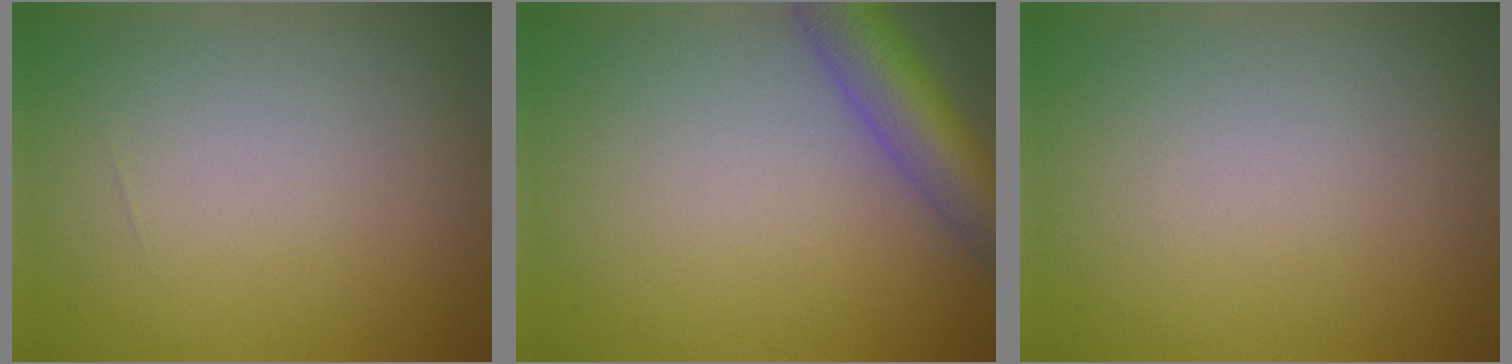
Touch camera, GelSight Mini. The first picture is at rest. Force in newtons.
{"total": 6.0, "press": 6.0, "slide": 0.4}
{"total": 0.0}